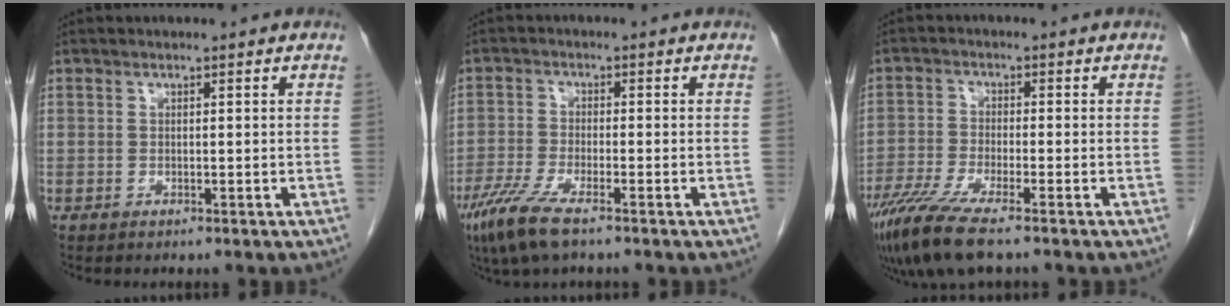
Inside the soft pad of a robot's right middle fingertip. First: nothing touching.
{"total": 6.8, "force": [-4.5, 1.0, 5.0], "torque": [-0.112, -0.017, -0.084]}
{"total": 8.5, "force": [-6.2, 0.7, 5.8], "torque": [-0.117, -0.022, -0.113]}